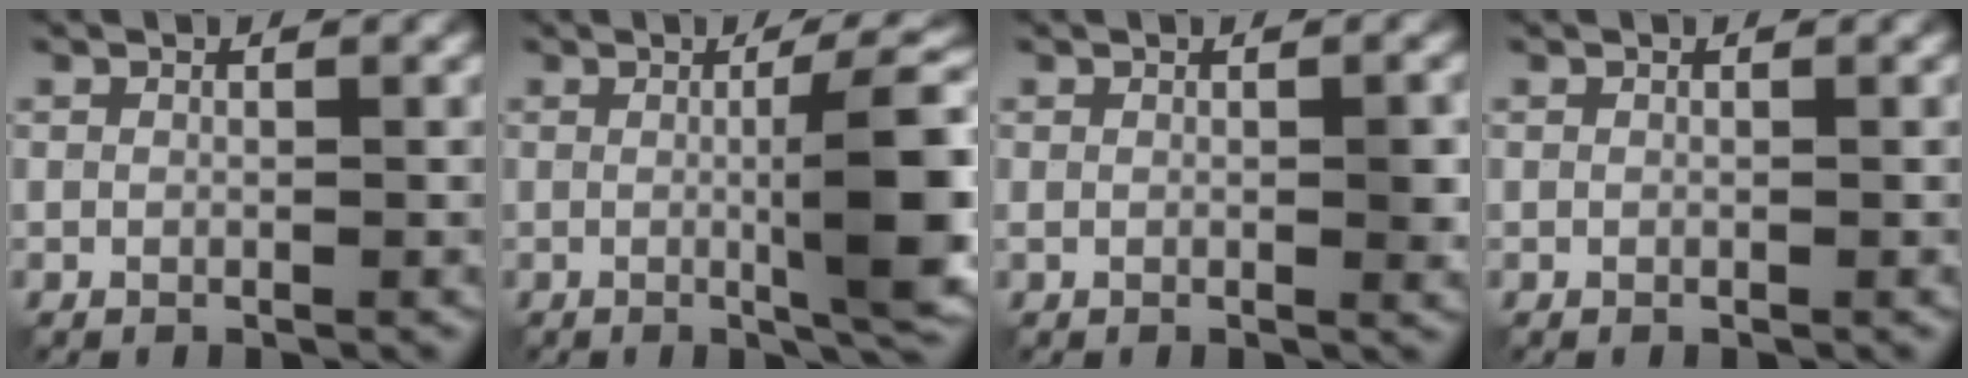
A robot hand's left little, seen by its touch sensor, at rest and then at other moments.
{"total": 9.2, "force": [-0.2, 1.8, 9.0], "torque": [-0.110, 0.005, -0.003]}
{"total": 2.0, "force": [0.2, 0.7, 1.9], "torque": [-0.031, -0.003, 0.006]}
{"total": 0.0}